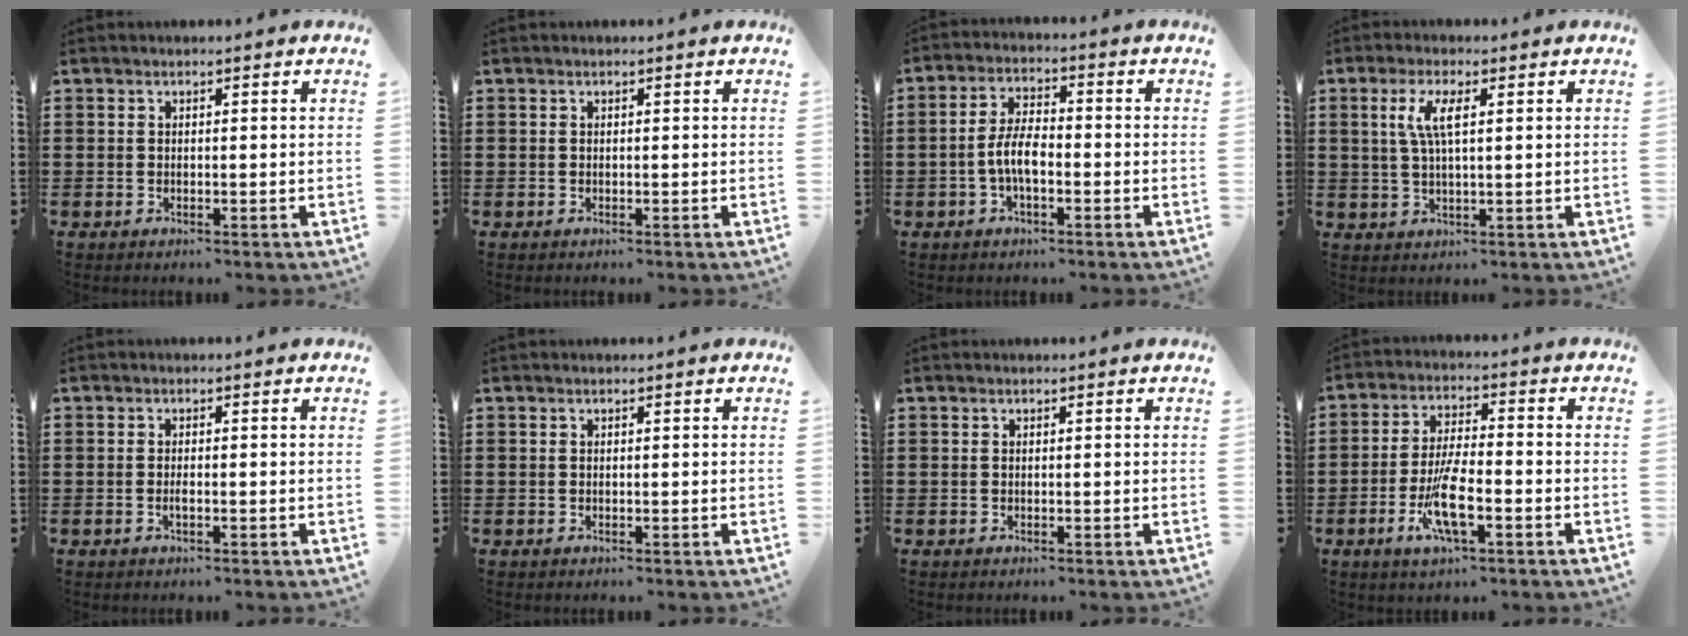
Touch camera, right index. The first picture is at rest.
{"total": 0.0}
{"total": 5.5, "force": [-1.4, 2.2, 4.9], "torque": [-0.113, -0.002, -0.033]}
{"total": 4.9, "force": [1.4, 1.3, 4.5], "torque": [-0.101, 0.003, 0.020]}
{"total": 1.1, "force": [-0.4, 0.2, 1.0], "torque": [-0.020, -0.004, -0.006]}
{"total": 0.0}
{"total": 0.0}
{"total": 8.7, "force": [-3.3, 2.2, 7.8], "torque": [-0.171, -0.017, -0.064]}